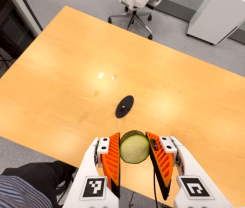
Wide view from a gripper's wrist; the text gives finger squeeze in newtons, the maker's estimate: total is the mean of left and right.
{"total": 11.4, "left": 10.6, "right": 12.2}